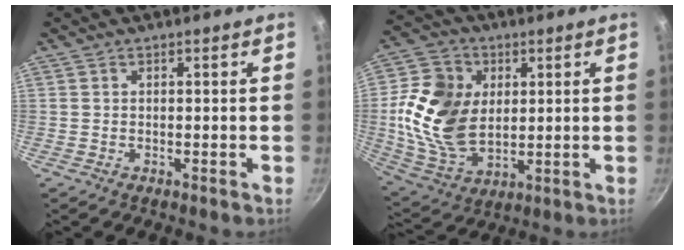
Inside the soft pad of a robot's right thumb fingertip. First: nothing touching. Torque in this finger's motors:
{"motor_torque": [-0.24, 0.72, 1.01, 0.29, 0.18]}